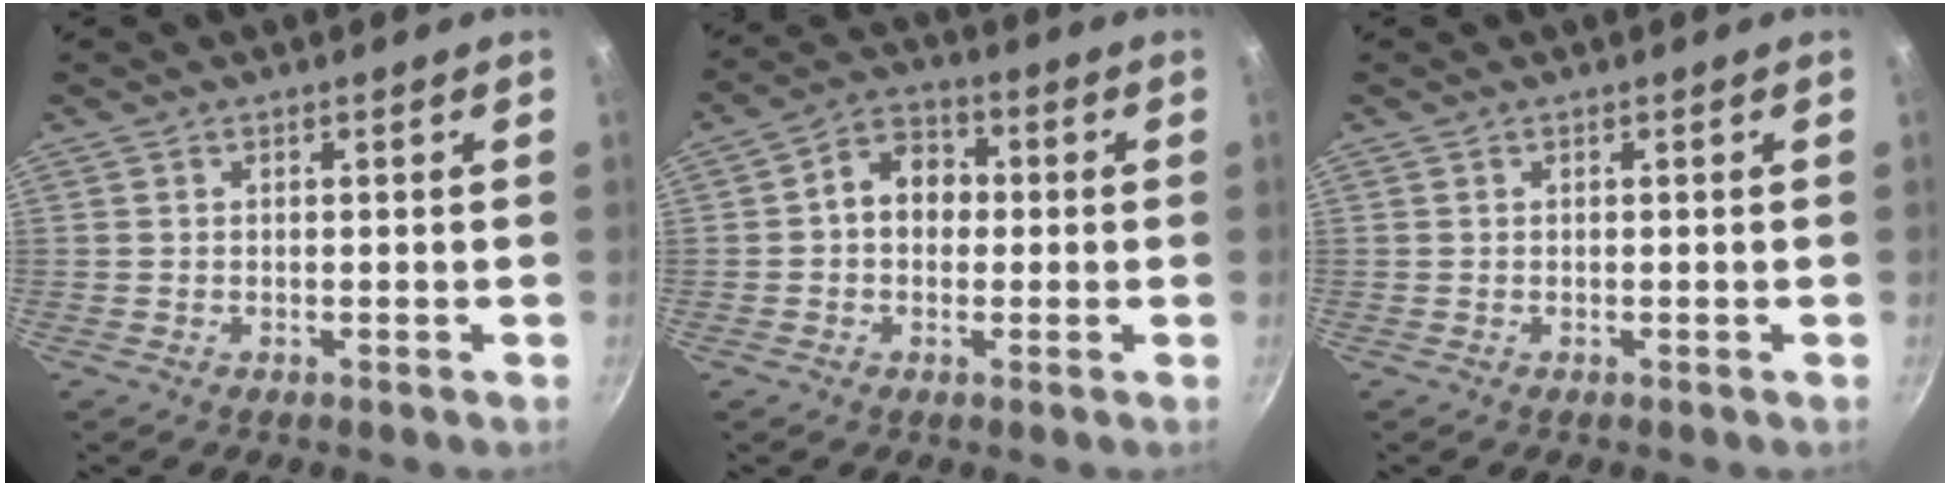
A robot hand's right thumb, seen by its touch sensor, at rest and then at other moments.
{"total": 7.9, "force": [0.2, 6.2, 4.8], "torque": [-0.040, 0.020, -0.011]}
{"total": 0.0}